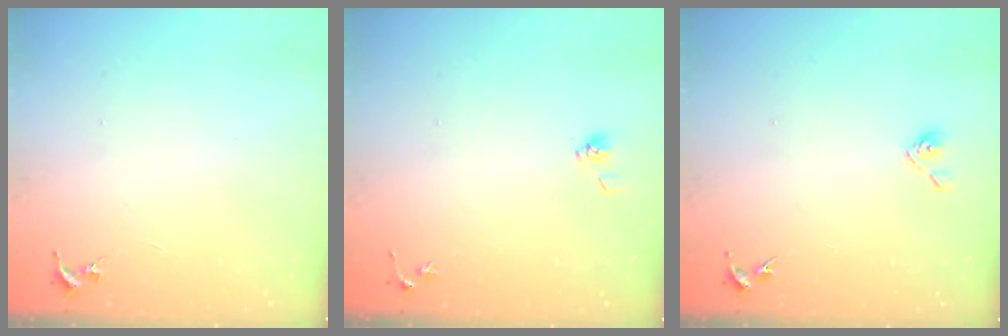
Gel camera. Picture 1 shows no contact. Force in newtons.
{"total": 3.8, "press": 3.4, "slide": 1.7}
{"total": 5.3, "press": 4.9, "slide": 2.0}